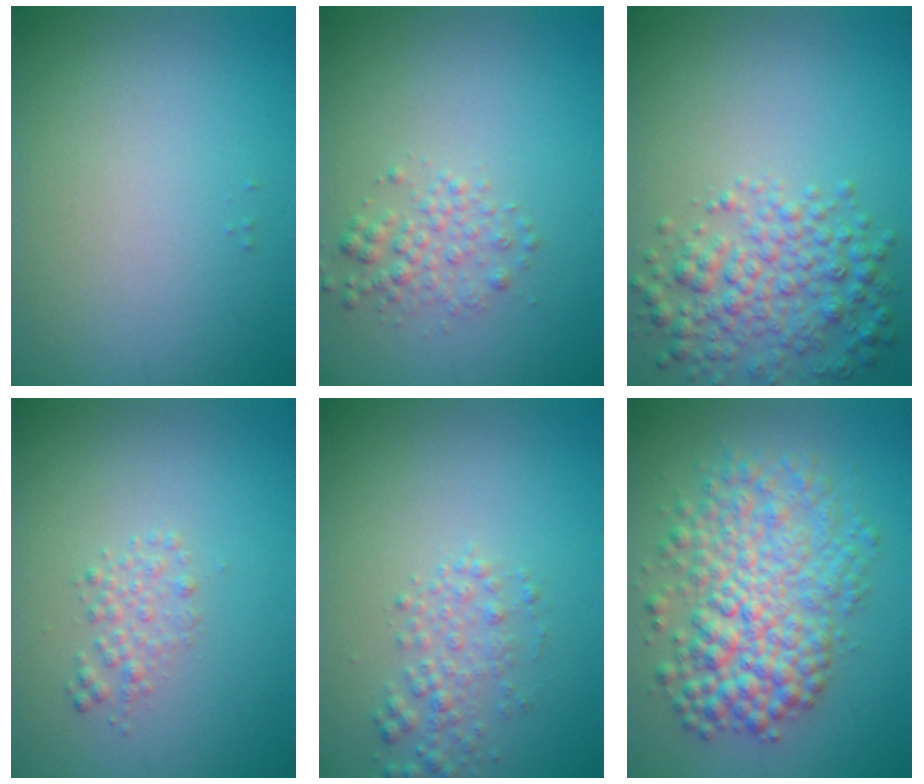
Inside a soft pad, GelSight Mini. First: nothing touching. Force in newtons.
{"total": 2.1, "press": 2.1, "slide": 0.1}
{"total": 4.8, "press": 4.8, "slide": 0.1}
{"total": 1.5, "press": 1.5, "slide": 0.0}
{"total": 2.2, "press": 2.2, "slide": 0.0}
{"total": 7.5, "press": 7.5, "slide": 0.1}